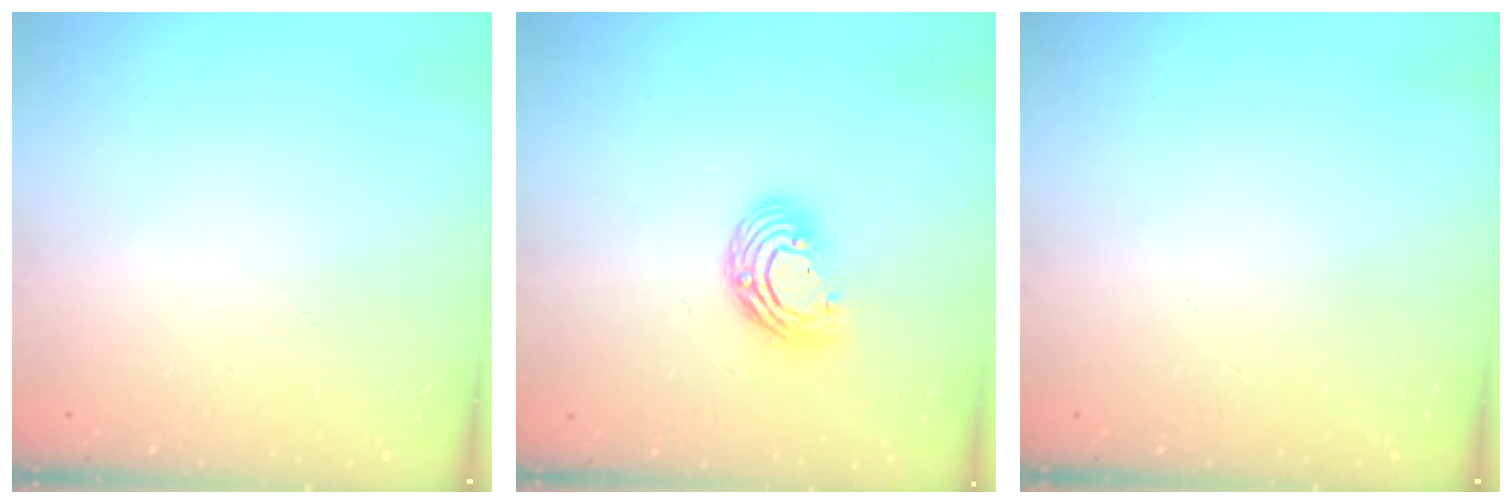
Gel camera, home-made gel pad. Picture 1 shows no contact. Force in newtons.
{"total": 9.8, "press": 9.8, "slide": 0.6}
{"total": 0.0}